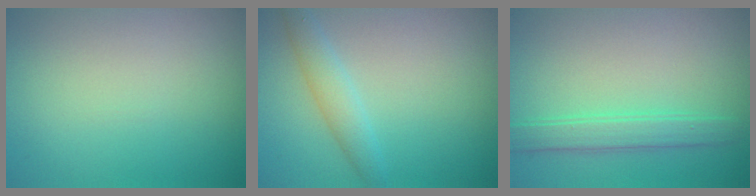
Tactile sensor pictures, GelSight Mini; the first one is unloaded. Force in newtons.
{"total": 2.3, "press": 2.3, "slide": 0.0}
{"total": 2.7, "press": 2.7, "slide": 0.1}